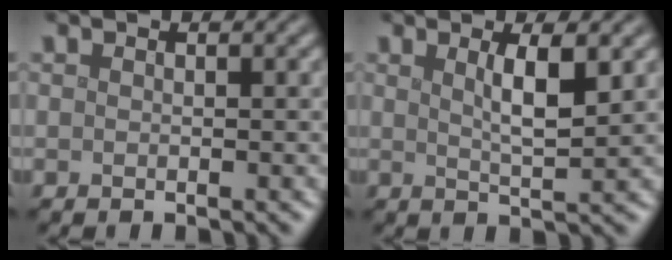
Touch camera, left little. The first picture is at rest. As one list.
[{"total": 3.4, "force": [1.2, 0.8, 3.1], "torque": [-0.044, -0.002, 0.020]}]